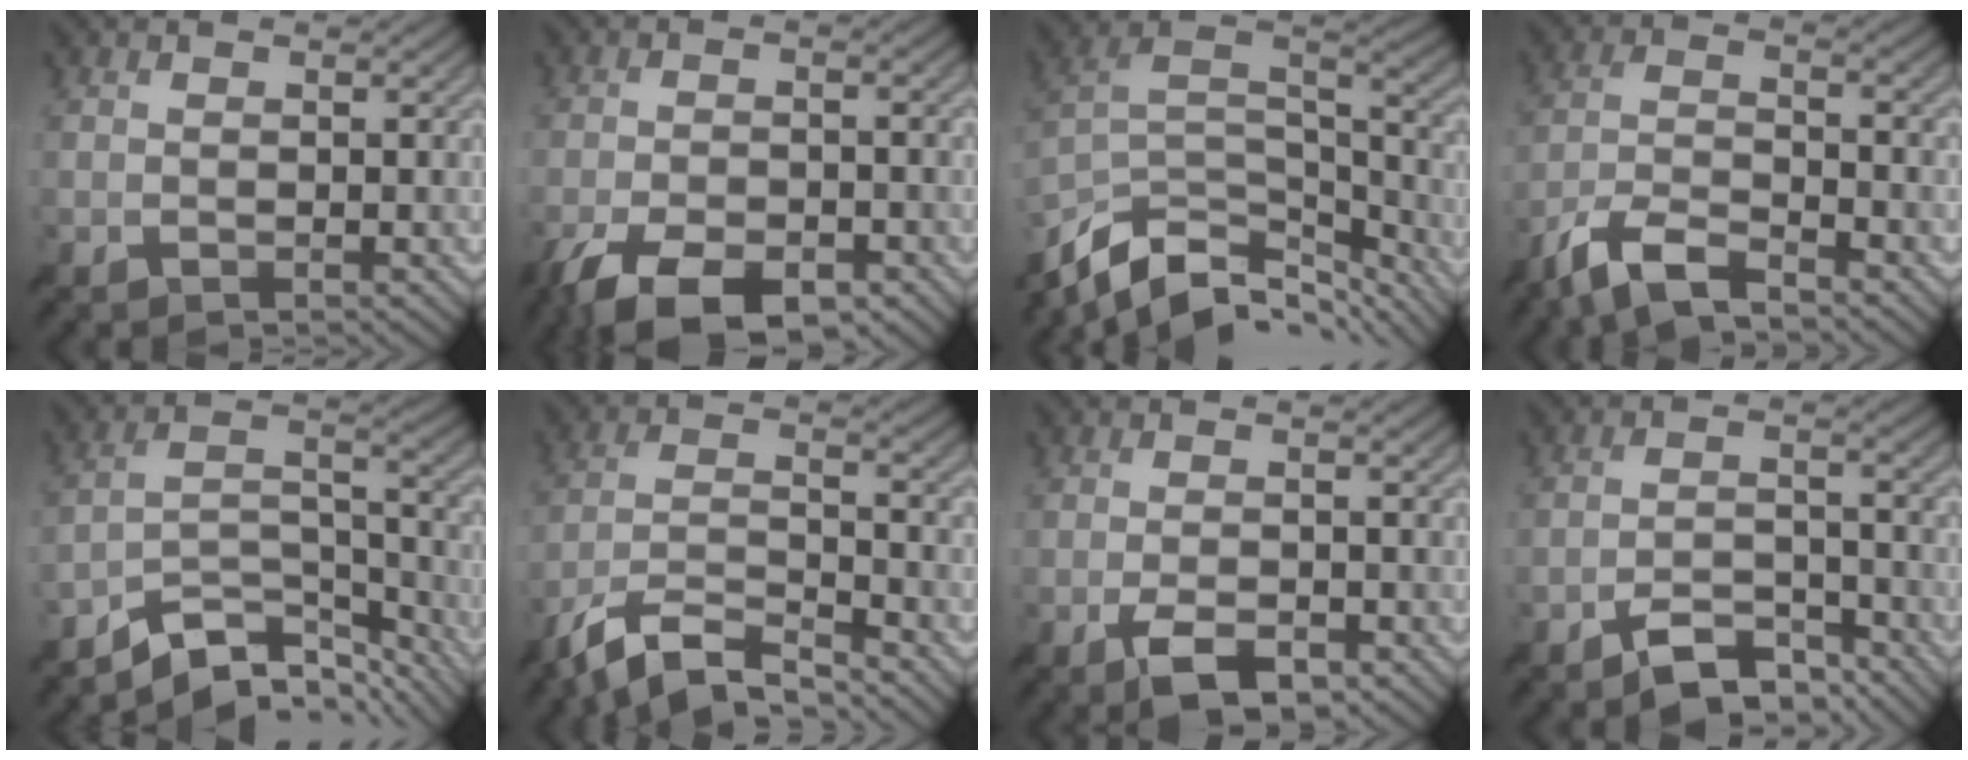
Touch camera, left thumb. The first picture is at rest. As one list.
[{"total": 9.8, "force": [-6.5, 3.6, 6.5], "torque": [-0.121, -0.007, -0.116]}, {"total": 14.1, "force": [-9.2, 7.0, 7.9], "torque": [-0.210, -0.019, -0.146]}, {"total": 7.2, "force": [-5.6, 1.6, 4.3], "torque": [-0.091, -0.004, -0.122]}, {"total": 11.0, "force": [-8.9, 3.5, 5.4], "torque": [-0.090, 0.000, -0.165]}, {"total": 9.7, "force": [-7.7, 2.3, 5.5], "torque": [-0.113, -0.001, -0.155]}, {"total": 5.1, "force": [-2.7, 1.6, 3.9], "torque": [-0.080, 0.004, -0.049]}, {"total": 6.4, "force": [-4.9, 2.1, 3.5], "torque": [-0.065, 0.005, -0.091]}]